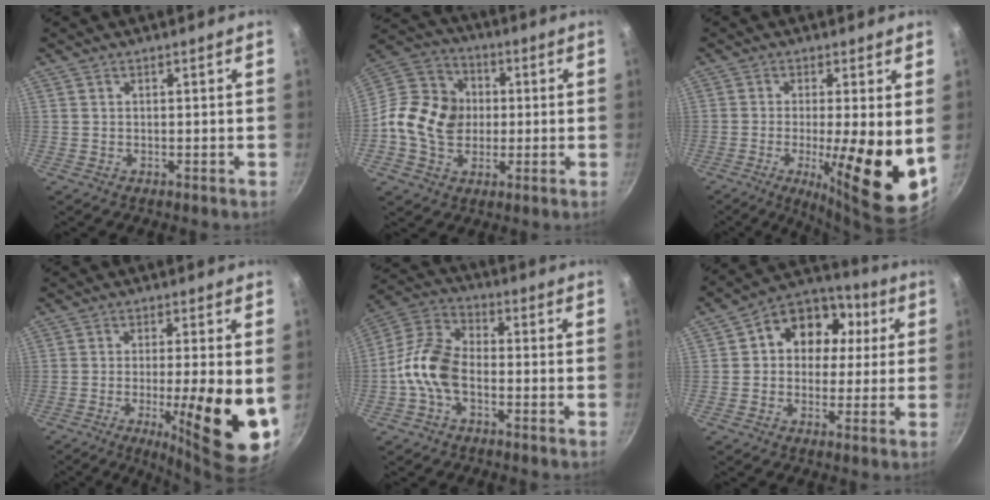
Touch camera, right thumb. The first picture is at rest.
{"total": 15.7, "force": [-0.7, 12.7, 9.2], "torque": [-0.149, 0.026, -0.027]}
{"total": 13.9, "force": [-1.7, 2.7, 13.5], "torque": [-0.206, -0.018, -0.024]}
{"total": 15.9, "force": [-3.1, 3.2, 15.2], "torque": [-0.214, -0.007, -0.044]}
{"total": 10.7, "force": [-3.0, 6.4, 8.0], "torque": [-0.150, 0.043, -0.077]}
{"total": 14.1, "force": [2.4, 11.5, 7.7], "torque": [-0.074, 0.027, 0.016]}